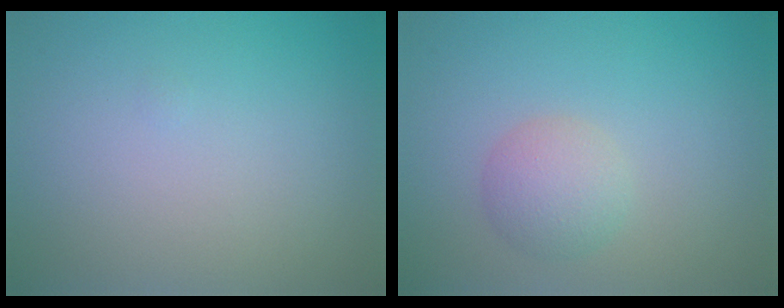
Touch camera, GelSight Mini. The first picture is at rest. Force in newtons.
{"total": 2.7, "press": 2.7, "slide": 0.2}